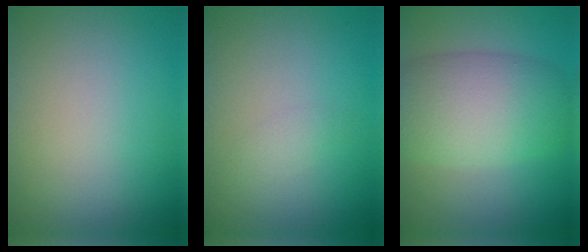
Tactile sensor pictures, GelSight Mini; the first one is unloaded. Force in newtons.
{"total": 0.9, "press": 0.9, "slide": 0.0}
{"total": 7.9, "press": 7.9, "slide": 0.2}